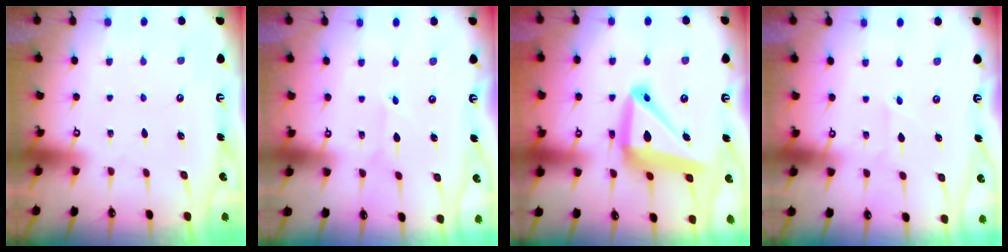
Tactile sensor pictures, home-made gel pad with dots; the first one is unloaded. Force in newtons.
{"total": 2.8, "press": 2.7, "slide": 0.3}
{"total": 17.7, "press": 17.5, "slide": 2.4}
{"total": 1.9, "press": 1.9, "slide": 0.2}